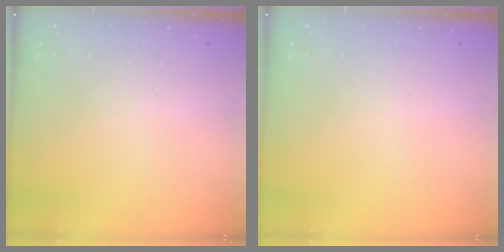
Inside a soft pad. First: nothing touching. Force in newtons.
{"total": 0.0}